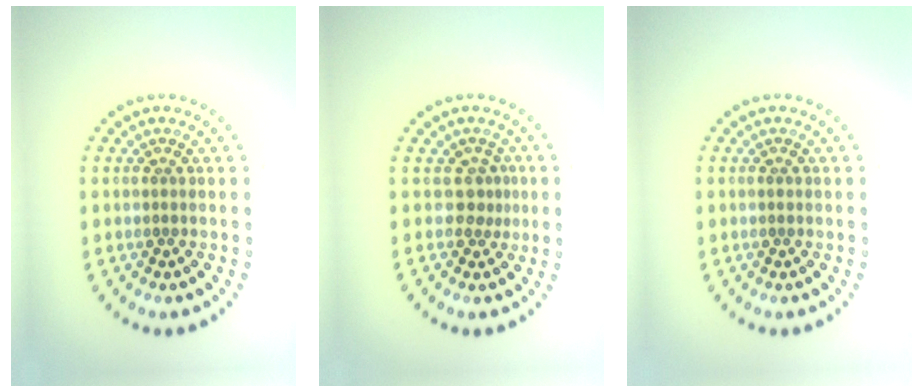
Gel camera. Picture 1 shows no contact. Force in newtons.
{"total": 1.7, "press": 1.3, "slide": 1.1}
{"total": 0.5, "press": 0.5, "slide": 0.0}